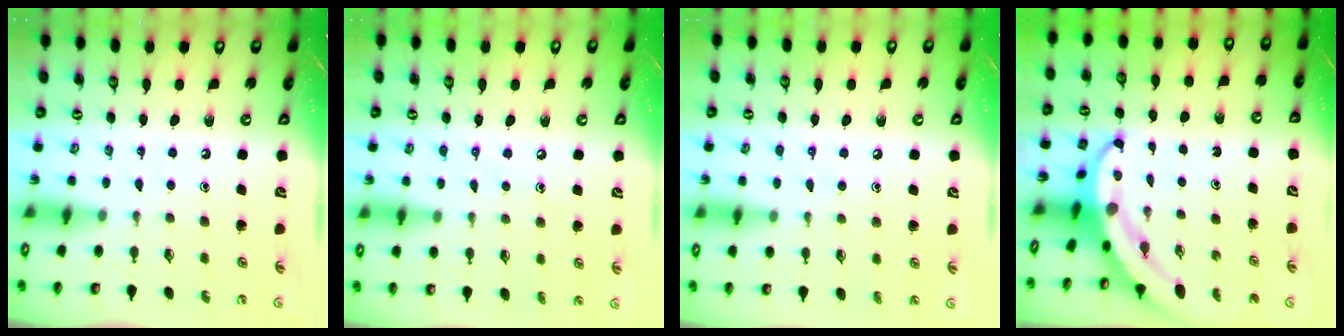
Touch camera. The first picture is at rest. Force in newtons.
{"total": 5.7, "press": 5.7, "slide": 0.6}
{"total": 4.8, "press": 4.8, "slide": 0.6}
{"total": 6.6, "press": 6.6, "slide": 0.9}